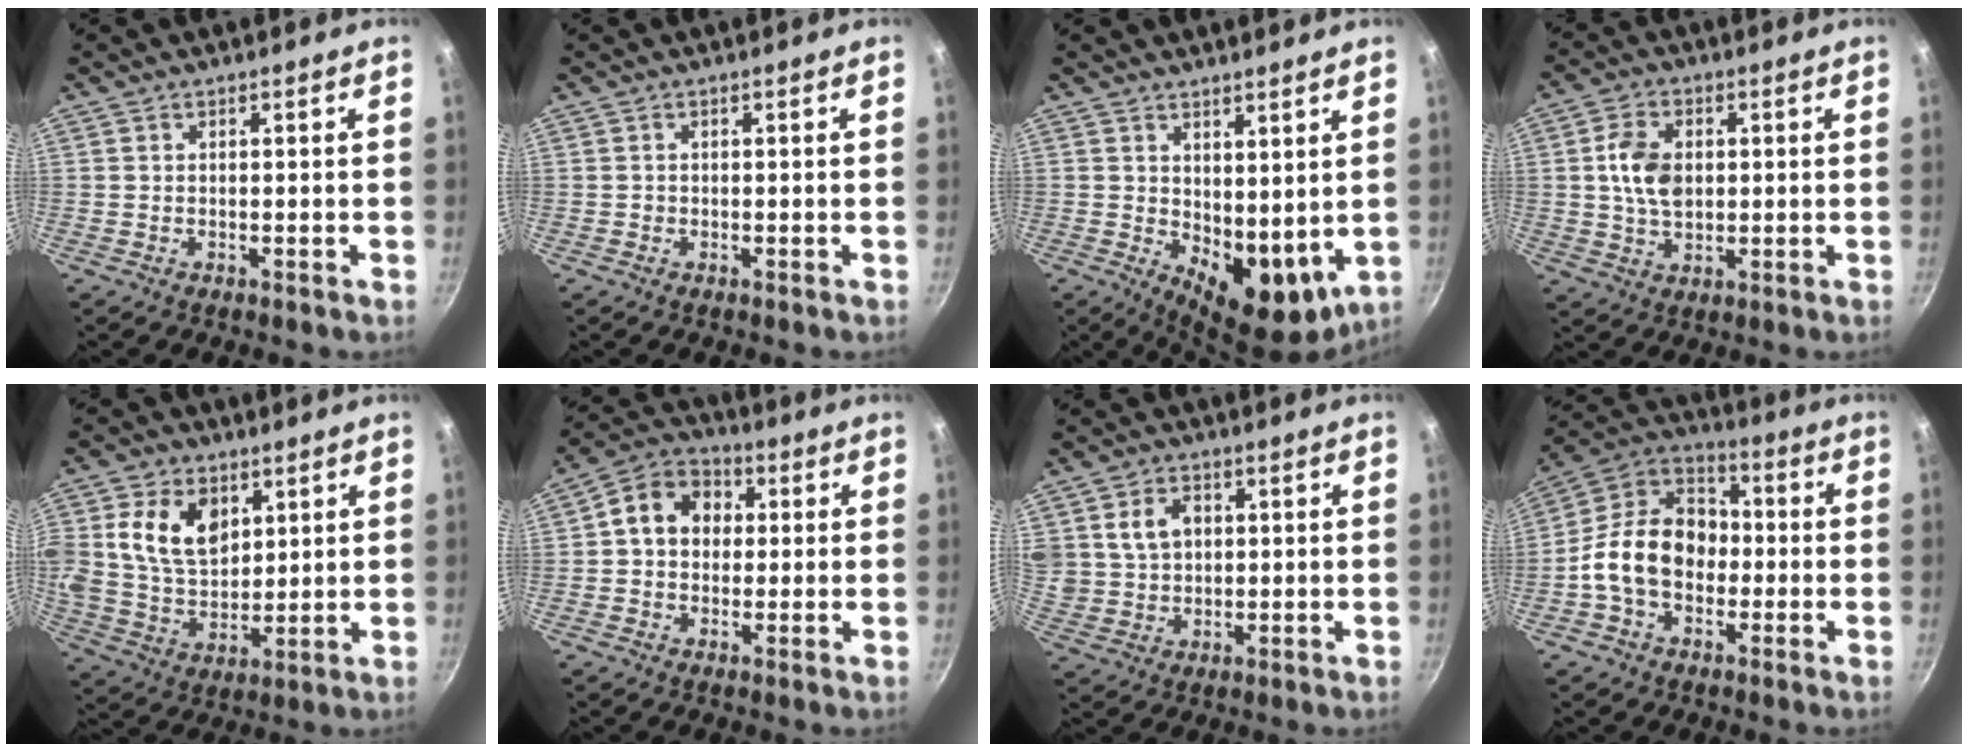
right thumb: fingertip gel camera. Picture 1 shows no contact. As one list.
[{"total": 0.0}, {"total": 10.2, "force": [1.9, 5.6, 8.4], "torque": [-0.090, -0.033, 0.044]}, {"total": 8.2, "force": [1.0, 5.5, 5.9], "torque": [-0.096, 0.003, 0.017]}, {"total": 13.9, "force": [4.3, 9.8, 8.9], "torque": [-0.140, -0.018, 0.082]}, {"total": 10.2, "force": [1.4, 8.3, 5.7], "torque": [-0.063, 0.022, 0.003]}, {"total": 8.5, "force": [2.3, 6.8, 4.6], "torque": [-0.064, -0.002, 0.048]}, {"total": 15.7, "force": [-2.2, 11.6, 10.3], "torque": [-0.136, 0.042, -0.059]}]